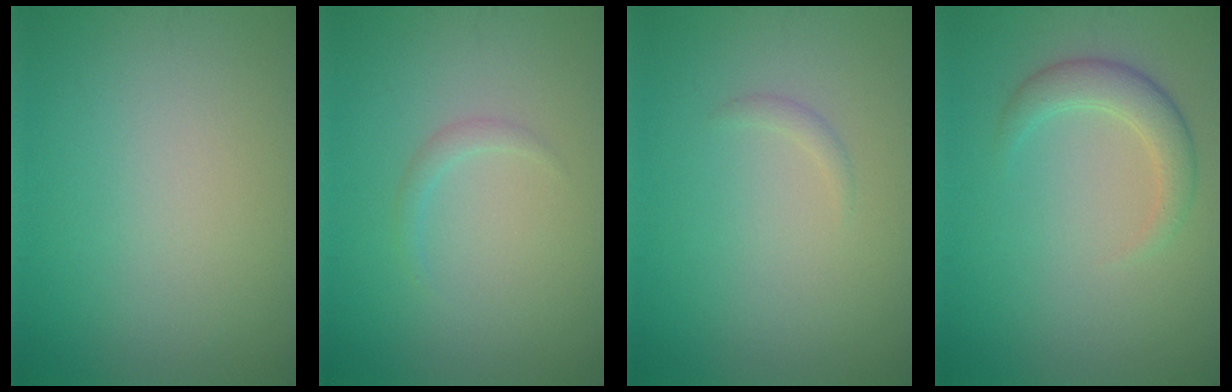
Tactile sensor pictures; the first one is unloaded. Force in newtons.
{"total": 0.9, "press": 0.9, "slide": 0.0}
{"total": 0.7, "press": 0.7, "slide": 0.1}
{"total": 2.7, "press": 2.7, "slide": 0.2}